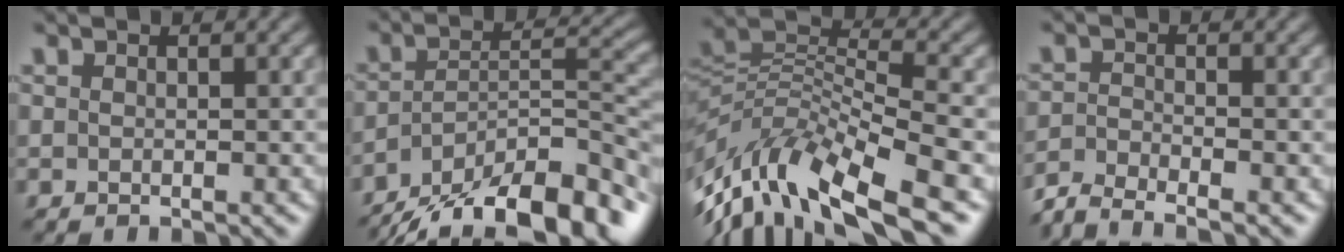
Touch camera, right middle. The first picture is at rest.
{"total": 13.6, "force": [-10.5, 4.4, 7.5], "torque": [-0.143, 0.011, -0.168]}
{"total": 9.8, "force": [-4.0, 3.7, 8.2], "torque": [-0.155, 0.014, -0.084]}
{"total": 3.7, "force": [-3.3, 0.7, 1.5], "torque": [-0.033, -0.005, -0.072]}